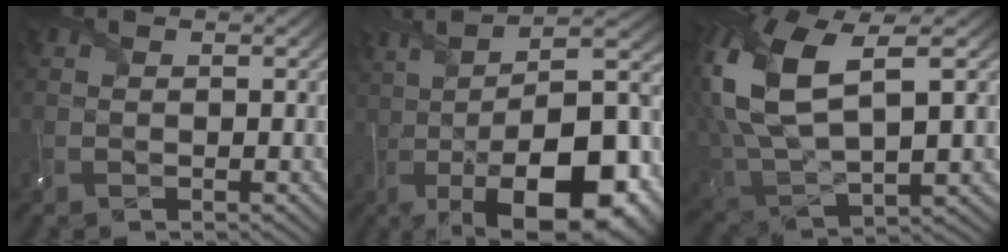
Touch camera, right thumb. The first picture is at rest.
{"total": 18.8, "force": [-2.6, 6.7, 17.3], "torque": [-0.252, -0.004, -0.040]}
{"total": 14.5, "force": [3.3, 6.8, 12.4], "torque": [-0.296, 0.005, 0.067]}